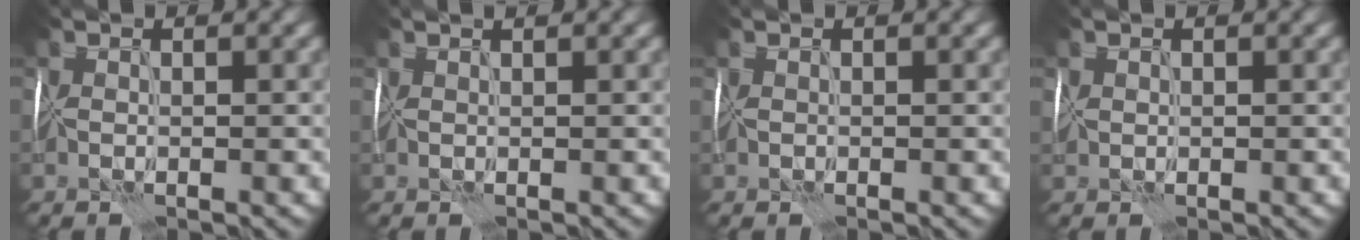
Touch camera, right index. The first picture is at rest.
{"total": 2.4, "force": [1.4, 0.9, 1.7], "torque": [-0.016, 0.019, 0.009]}
{"total": 0.6, "force": [0.1, 0.4, 0.4], "torque": [-0.008, 0.000, 0.001]}
{"total": 1.4, "force": [0.2, 1.2, 0.7], "torque": [-0.014, -0.001, 0.008]}